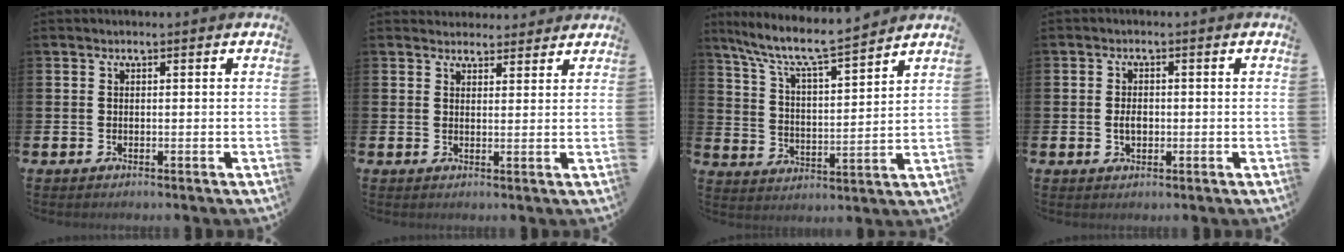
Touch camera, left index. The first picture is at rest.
{"total": 2.9, "force": [2.7, 0.9, -0.3], "torque": [0.008, -0.014, 0.049]}
{"total": 8.1, "force": [7.3, 0.6, 3.4], "torque": [-0.101, -0.050, 0.125]}
{"total": 2.2, "force": [-0.2, 1.4, 1.6], "torque": [-0.019, 0.001, -0.007]}